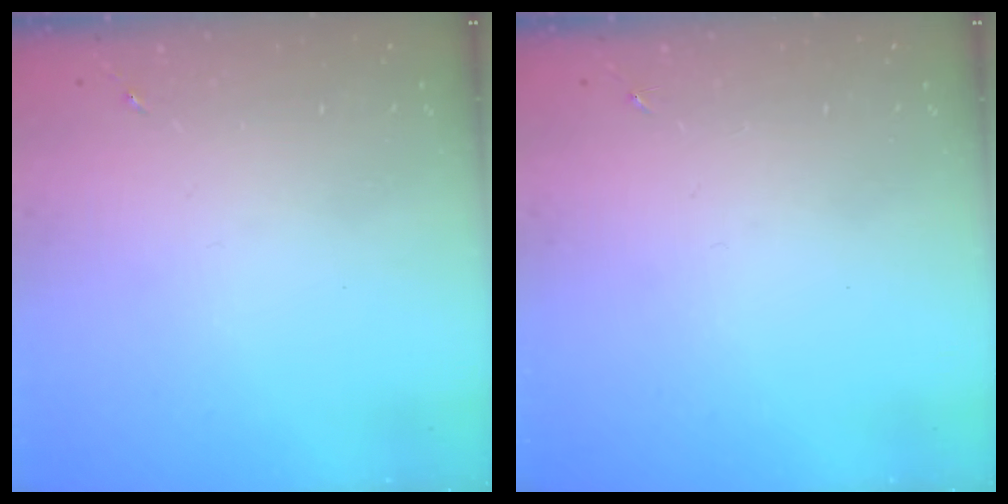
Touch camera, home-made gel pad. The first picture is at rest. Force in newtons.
{"total": 0.0}